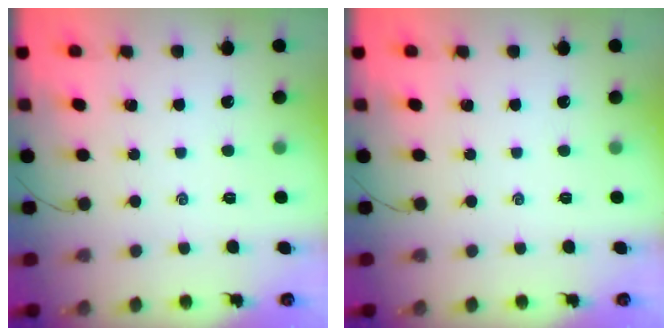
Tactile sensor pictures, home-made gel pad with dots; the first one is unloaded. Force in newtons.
{"total": 0.0}